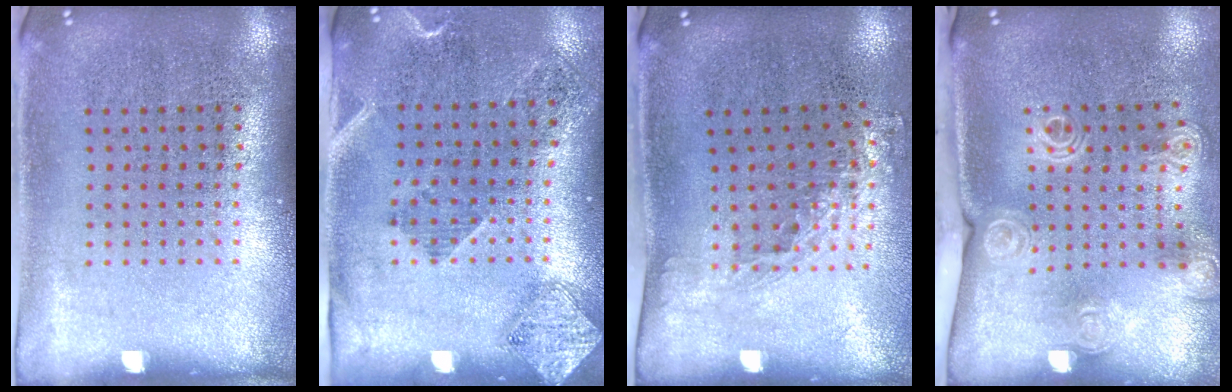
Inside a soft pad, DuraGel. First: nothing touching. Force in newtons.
{"total": 1.8, "press": 1.4, "slide": 1.2}
{"total": 1.5, "press": 1.2, "slide": 1.0}
{"total": 2.0, "press": 1.6, "slide": 1.3}